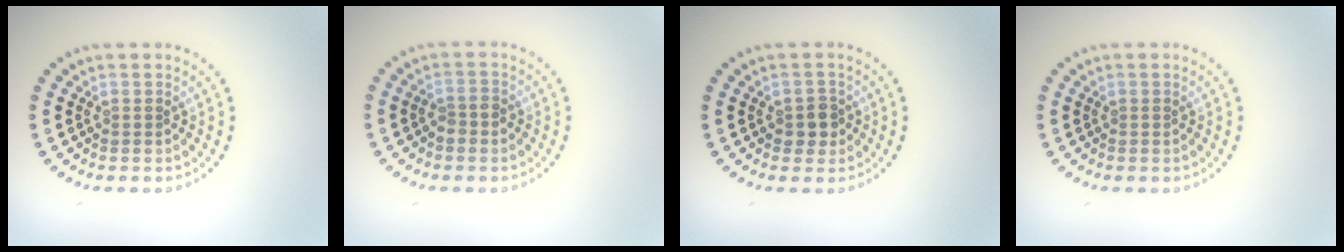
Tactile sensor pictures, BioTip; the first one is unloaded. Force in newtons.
{"total": 1.4, "press": 1.2, "slide": 0.6}
{"total": 1.9, "press": 1.7, "slide": 0.8}
{"total": 0.0}